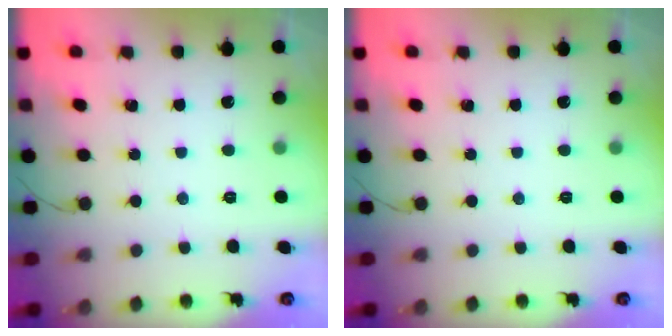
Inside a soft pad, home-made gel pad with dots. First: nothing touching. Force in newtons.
{"total": 0.0}